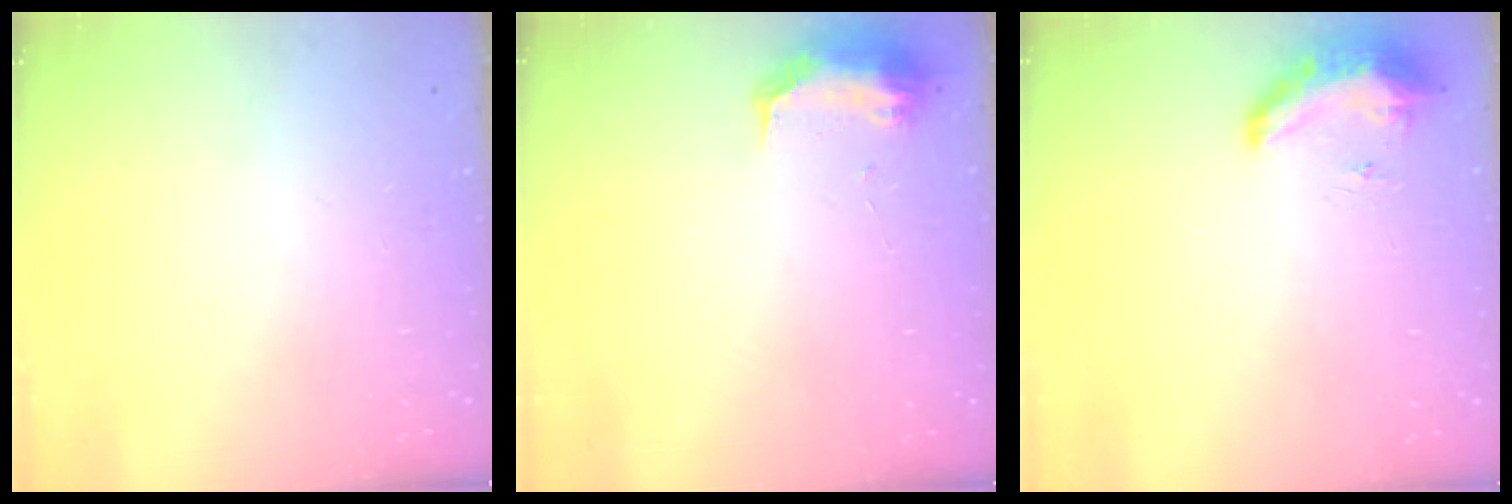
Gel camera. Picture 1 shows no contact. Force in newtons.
{"total": 8.5, "press": 8.4, "slide": 0.9}
{"total": 16.1, "press": 10.6, "slide": 12.1}